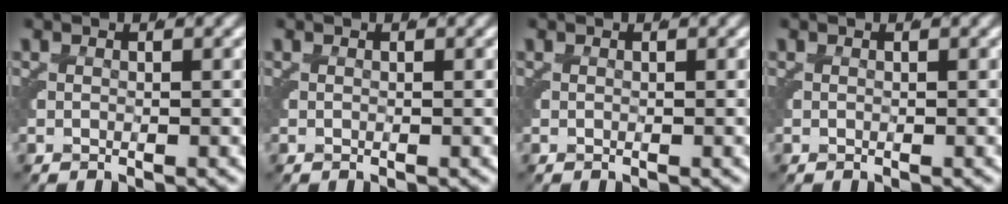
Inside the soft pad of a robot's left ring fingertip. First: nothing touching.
{"total": 0.0}
{"total": 0.0}
{"total": 0.0}